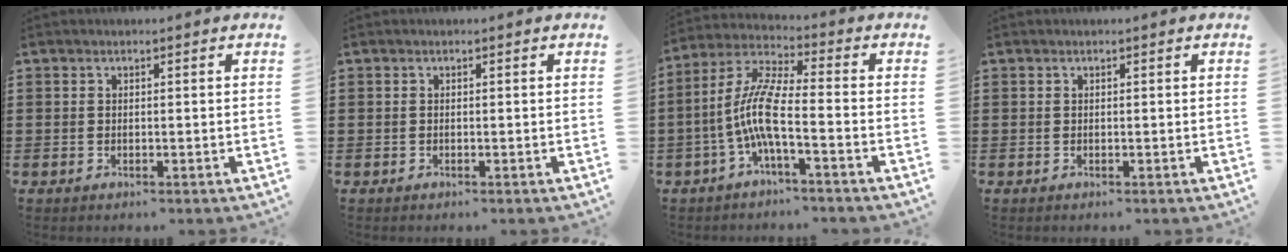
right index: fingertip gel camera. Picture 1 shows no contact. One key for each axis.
{"total": 0.0}
{"total": 9.0, "fx": -2.8, "fy": 1.7, "fz": 8.4, "tx": -0.192, "ty": -0.011, "tz": -0.060}
{"total": 0.0}